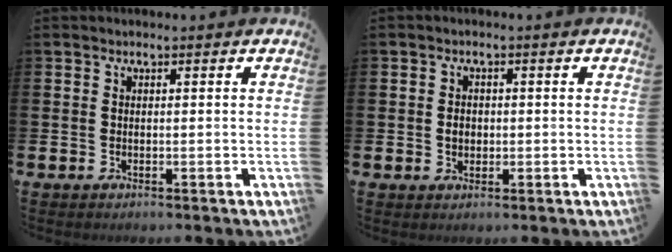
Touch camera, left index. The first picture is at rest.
{"total": 1.9, "force": [0.0, 1.6, 1.0], "torque": [-0.003, 0.002, -0.006]}